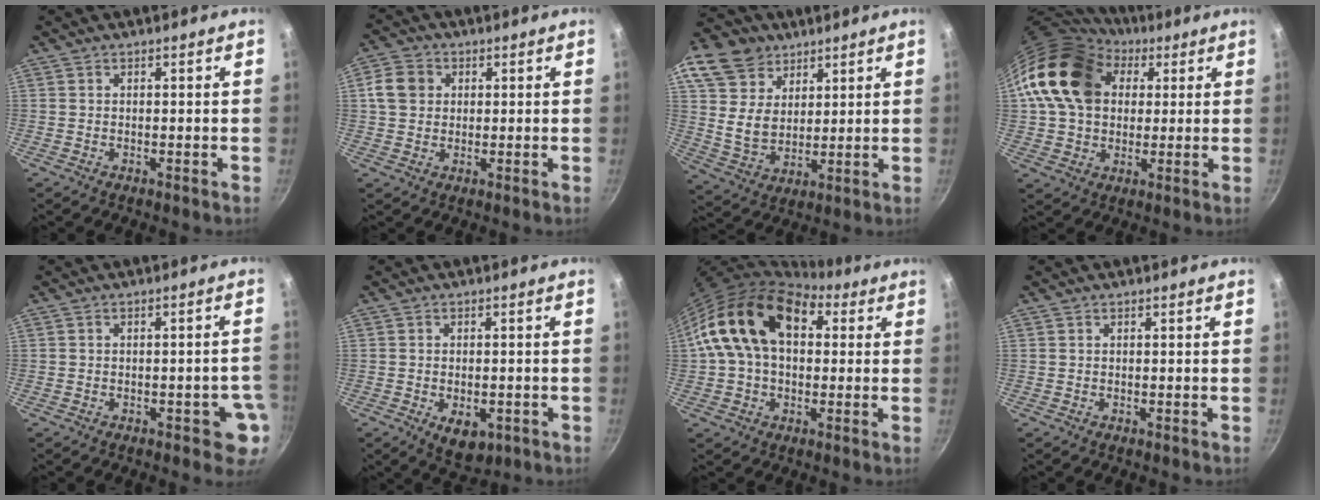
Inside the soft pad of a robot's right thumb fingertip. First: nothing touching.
{"total": 6.2, "force": [1.2, 5.3, 2.9], "torque": [-0.035, 0.006, 0.011]}
{"total": 17.9, "force": [10.1, 12.7, 7.5], "torque": [-0.142, -0.018, 0.191]}
{"total": 18.7, "force": [5.5, 14.1, 11.0], "torque": [-0.176, 0.014, 0.088]}
{"total": 4.6, "force": [-1.5, 2.5, 3.6], "torque": [-0.012, 0.017, -0.016]}
{"total": 6.6, "force": [-2.2, 4.0, 4.8], "torque": [-0.052, 0.003, -0.020]}
{"total": 17.2, "force": [4.0, 11.5, 12.2], "torque": [-0.181, 0.028, 0.054]}
{"total": 0.0}